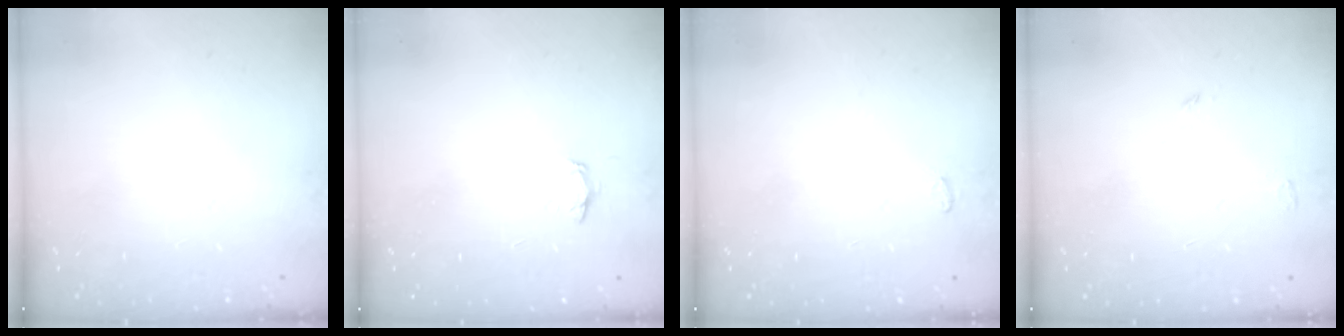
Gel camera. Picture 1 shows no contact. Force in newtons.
{"total": 3.5, "press": 3.4, "slide": 0.4}
{"total": 2.6, "press": 2.6, "slide": 0.3}
{"total": 2.8, "press": 2.8, "slide": 0.2}